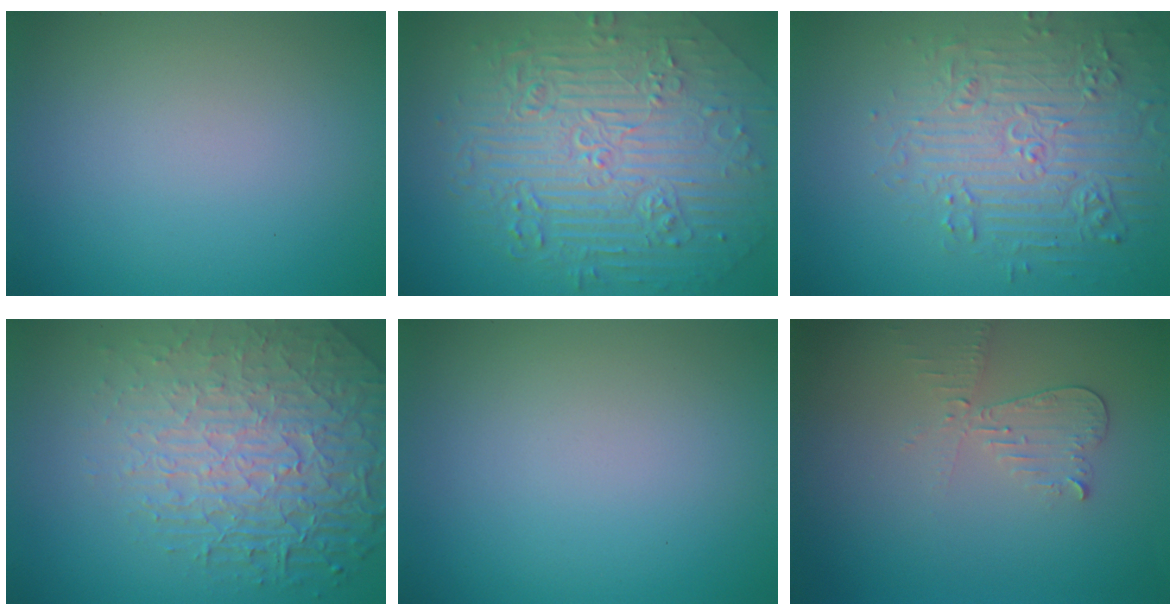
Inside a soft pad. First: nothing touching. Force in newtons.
{"total": 10.5, "press": 7.0, "slide": 7.8}
{"total": 4.8, "press": 4.7, "slide": 1.1}
{"total": 8.4, "press": 5.7, "slide": 6.2}
{"total": 0.0}
{"total": 2.1, "press": 2.1, "slide": 0.1}